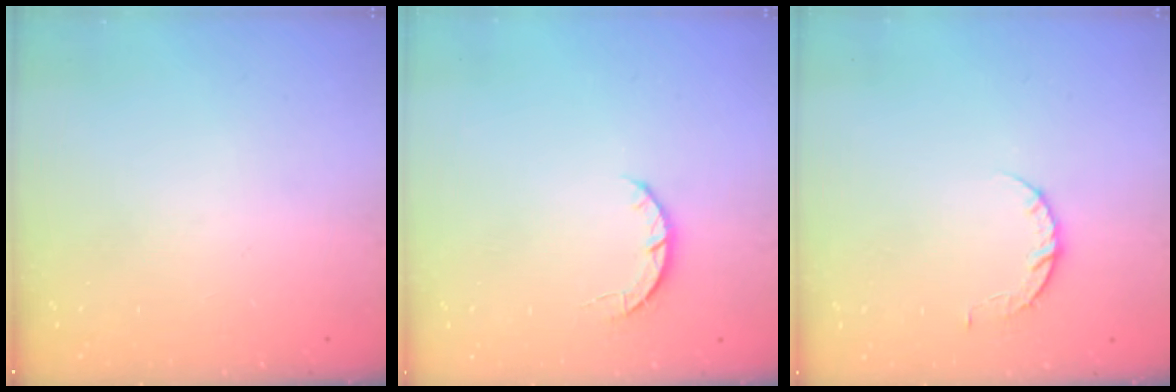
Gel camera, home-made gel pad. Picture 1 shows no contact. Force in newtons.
{"total": 3.4, "press": 3.4, "slide": 0.6}
{"total": 5.2, "press": 5.2, "slide": 0.8}